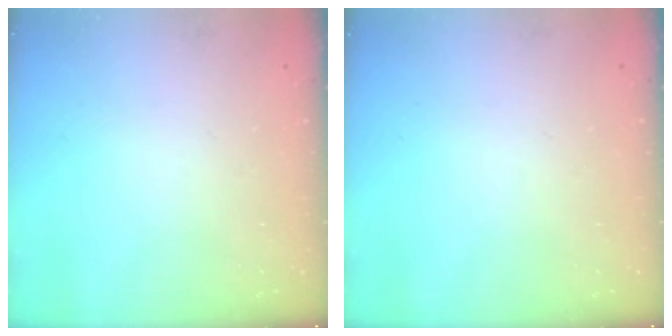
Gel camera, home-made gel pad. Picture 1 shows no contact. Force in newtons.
{"total": 0.0}